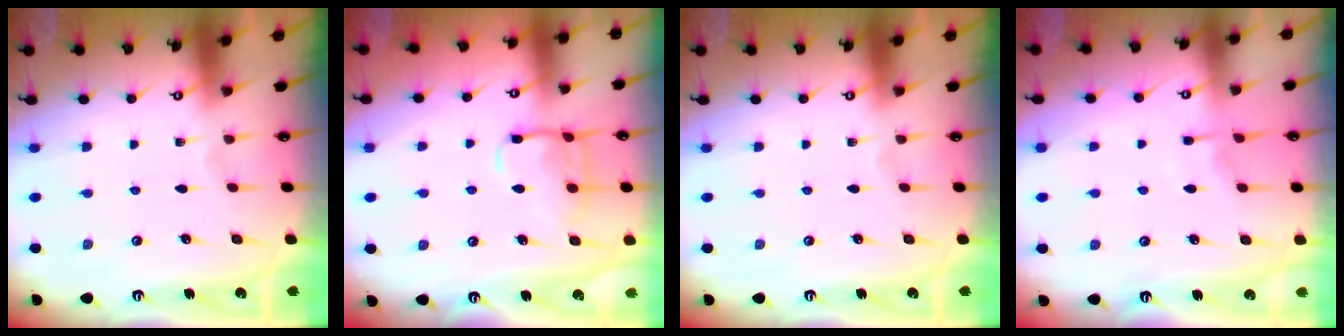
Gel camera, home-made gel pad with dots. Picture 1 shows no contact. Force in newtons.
{"total": 12.3, "press": 12.2, "slide": 1.0}
{"total": 0.0}
{"total": 3.2, "press": 3.2, "slide": 0.5}